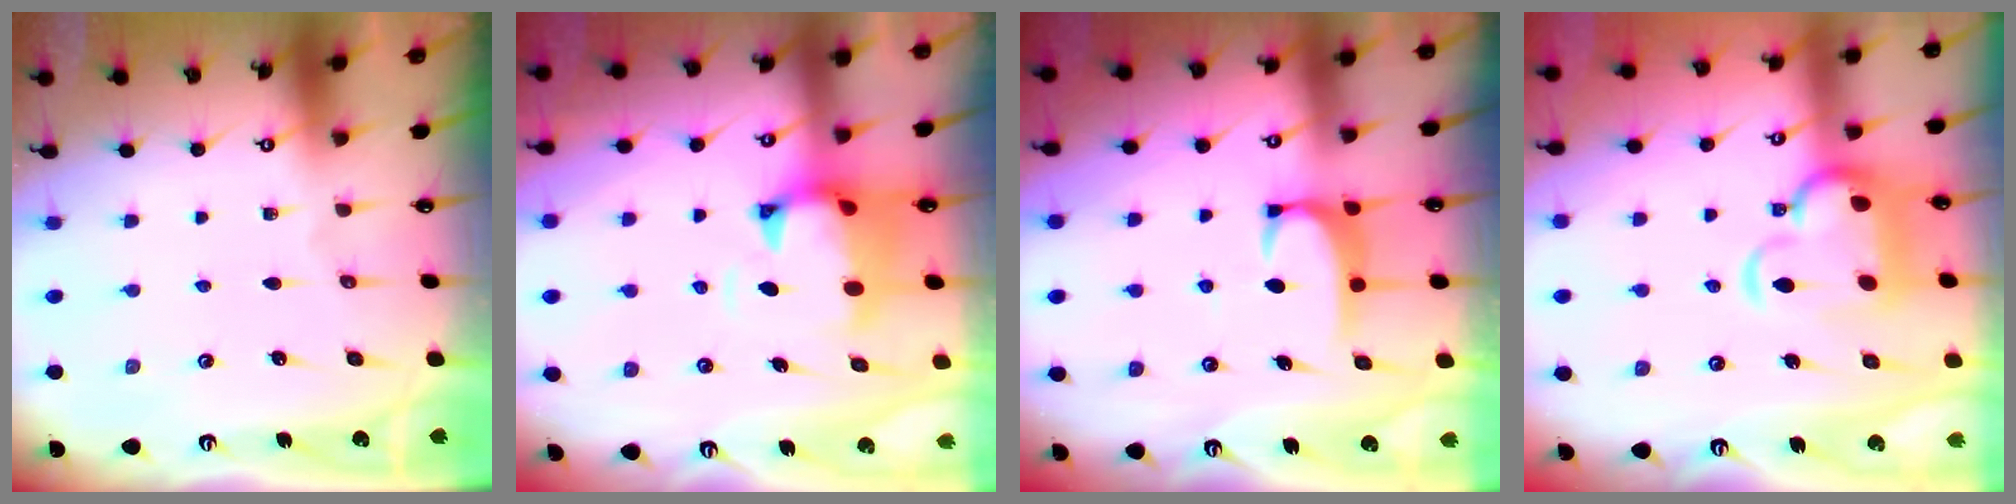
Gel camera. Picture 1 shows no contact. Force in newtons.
{"total": 1.5, "press": 1.1, "slide": 1.1}
{"total": 1.9, "press": 1.8, "slide": 0.6}
{"total": 7.6, "press": 7.4, "slide": 1.7}